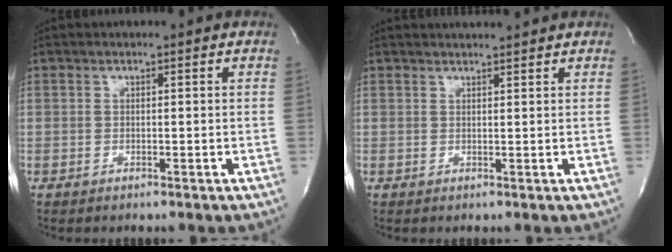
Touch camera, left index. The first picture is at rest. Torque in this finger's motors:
{"motor_torque": [0.27, -0.29, -0.01, 0.00]}